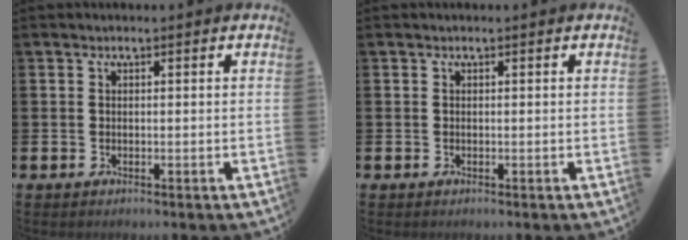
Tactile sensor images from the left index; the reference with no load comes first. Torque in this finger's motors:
{"motor_torque": [-0.03, 0.04, 0.01, 0.00]}